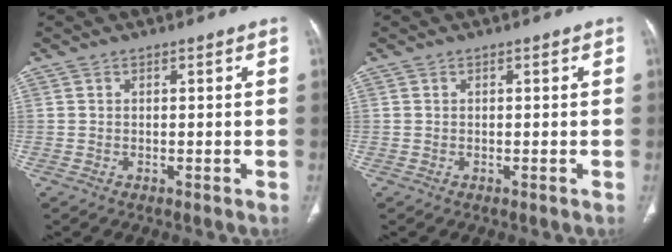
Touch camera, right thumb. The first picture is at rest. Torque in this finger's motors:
{"motor_torque": [0.13, 0.56, 0.19, -0.21, 0.02]}